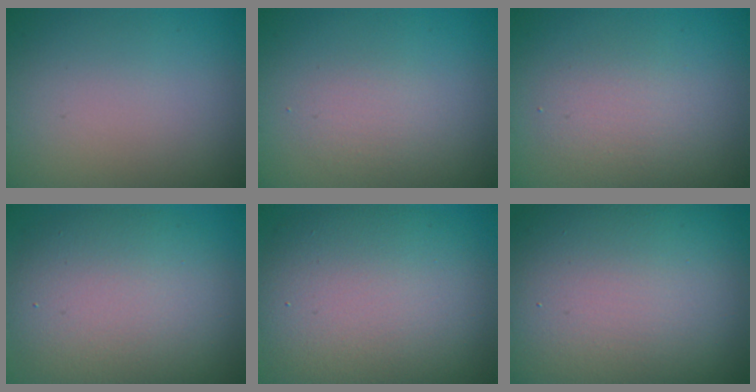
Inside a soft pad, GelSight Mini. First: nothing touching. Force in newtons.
{"total": 1.4, "press": 1.4, "slide": 0.0}
{"total": 2.5, "press": 2.5, "slide": 0.1}
{"total": 9.4, "press": 9.4, "slide": 0.5}
{"total": 11.1, "press": 11.1, "slide": 1.2}
{"total": 19.1, "press": 19.1, "slide": 0.9}